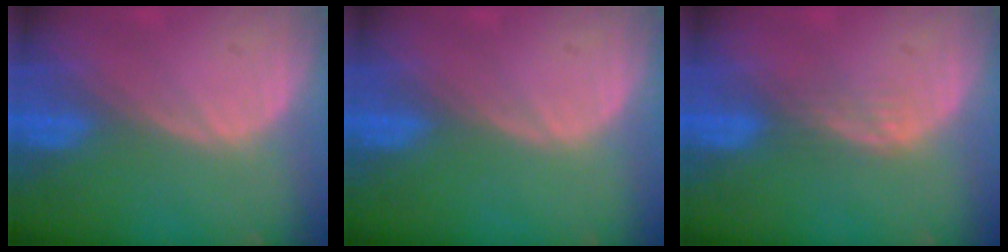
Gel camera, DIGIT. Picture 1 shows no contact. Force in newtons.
{"total": 0.0}
{"total": 1.9, "press": 1.9, "slide": 0.3}